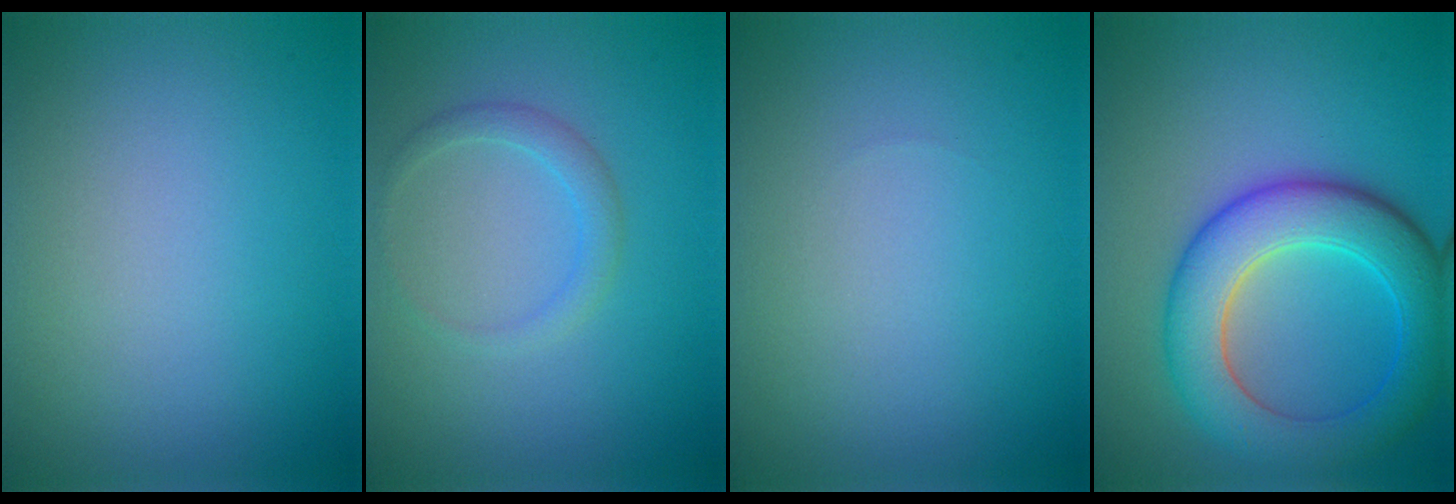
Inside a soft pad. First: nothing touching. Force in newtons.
{"total": 1.6, "press": 1.6, "slide": 0.1}
{"total": 0.0}
{"total": 7.9, "press": 7.9, "slide": 0.3}